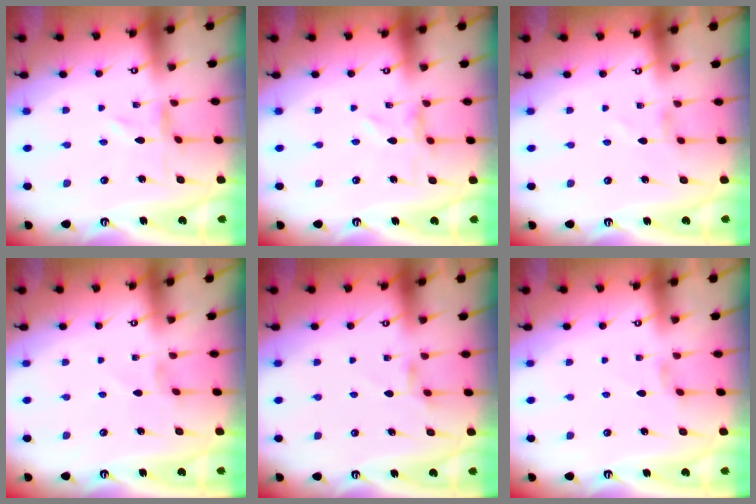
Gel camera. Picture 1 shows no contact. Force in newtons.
{"total": 0.0}
{"total": 0.8, "press": 0.8, "slide": 0.3}
{"total": 0.5, "press": 0.4, "slide": 0.3}
{"total": 2.8, "press": 2.7, "slide": 0.5}
{"total": 1.1, "press": 1.1, "slide": 0.3}